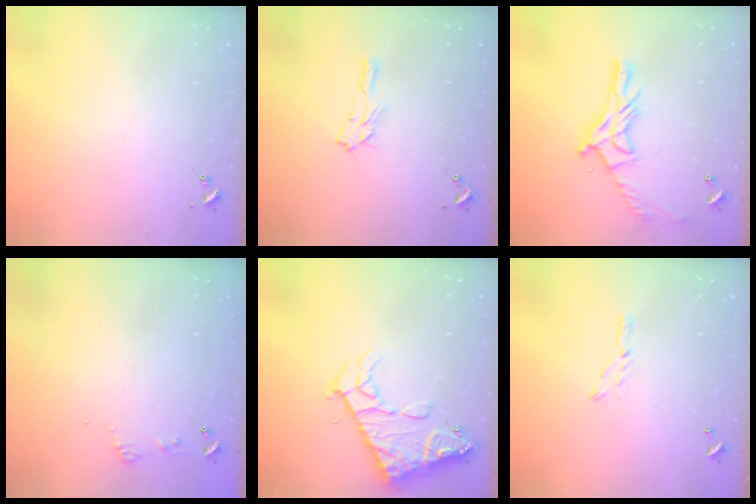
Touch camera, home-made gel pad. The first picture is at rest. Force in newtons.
{"total": 7.8, "press": 7.8, "slide": 0.7}
{"total": 14.9, "press": 14.9, "slide": 0.9}
{"total": 5.4, "press": 5.4, "slide": 0.5}
{"total": 13.0, "press": 13.0, "slide": 1.4}
{"total": 3.6, "press": 3.6, "slide": 0.3}